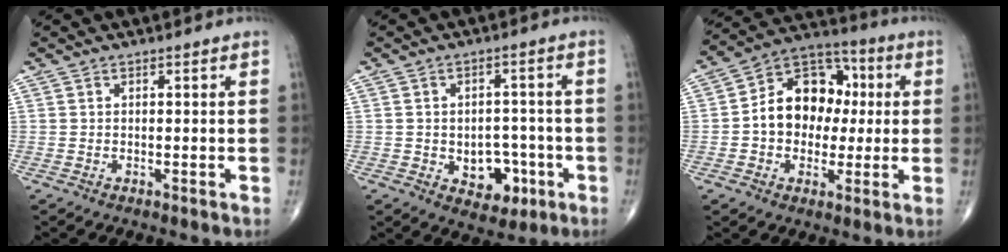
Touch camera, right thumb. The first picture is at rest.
{"total": 8.1, "force": [-2.5, 5.9, 5.0], "torque": [-0.028, 0.022, -0.023]}
{"total": 14.9, "force": [0.5, 11.5, 9.5], "torque": [-0.105, 0.032, -0.002]}